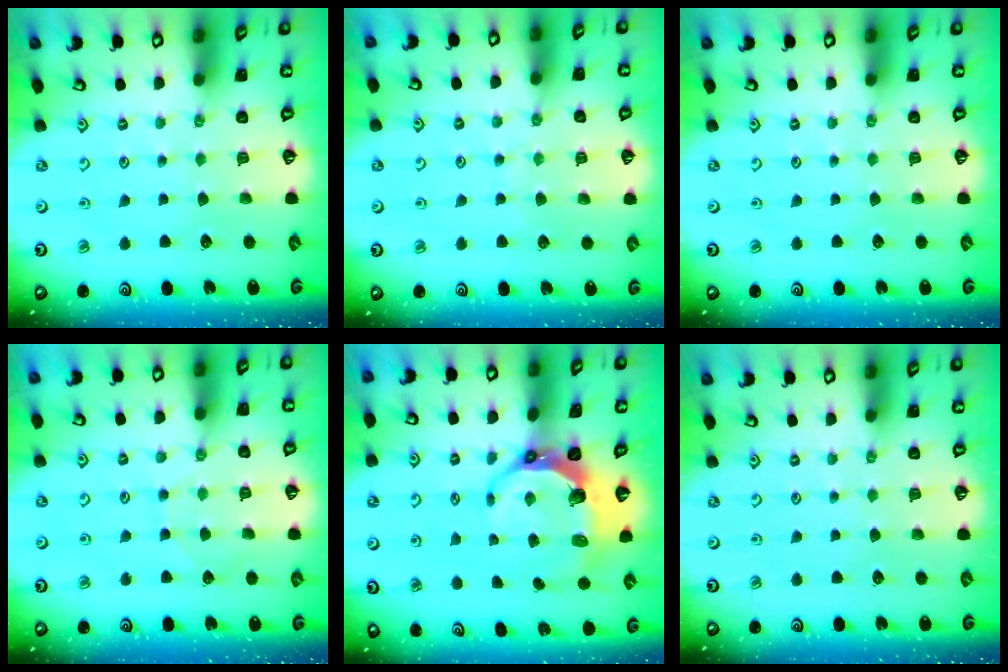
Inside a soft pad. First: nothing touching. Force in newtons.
{"total": 4.6, "press": 4.5, "slide": 0.6}
{"total": 0.0}
{"total": 5.2, "press": 5.1, "slide": 0.6}
{"total": 9.1, "press": 7.6, "slide": 5.1}
{"total": 0.0}